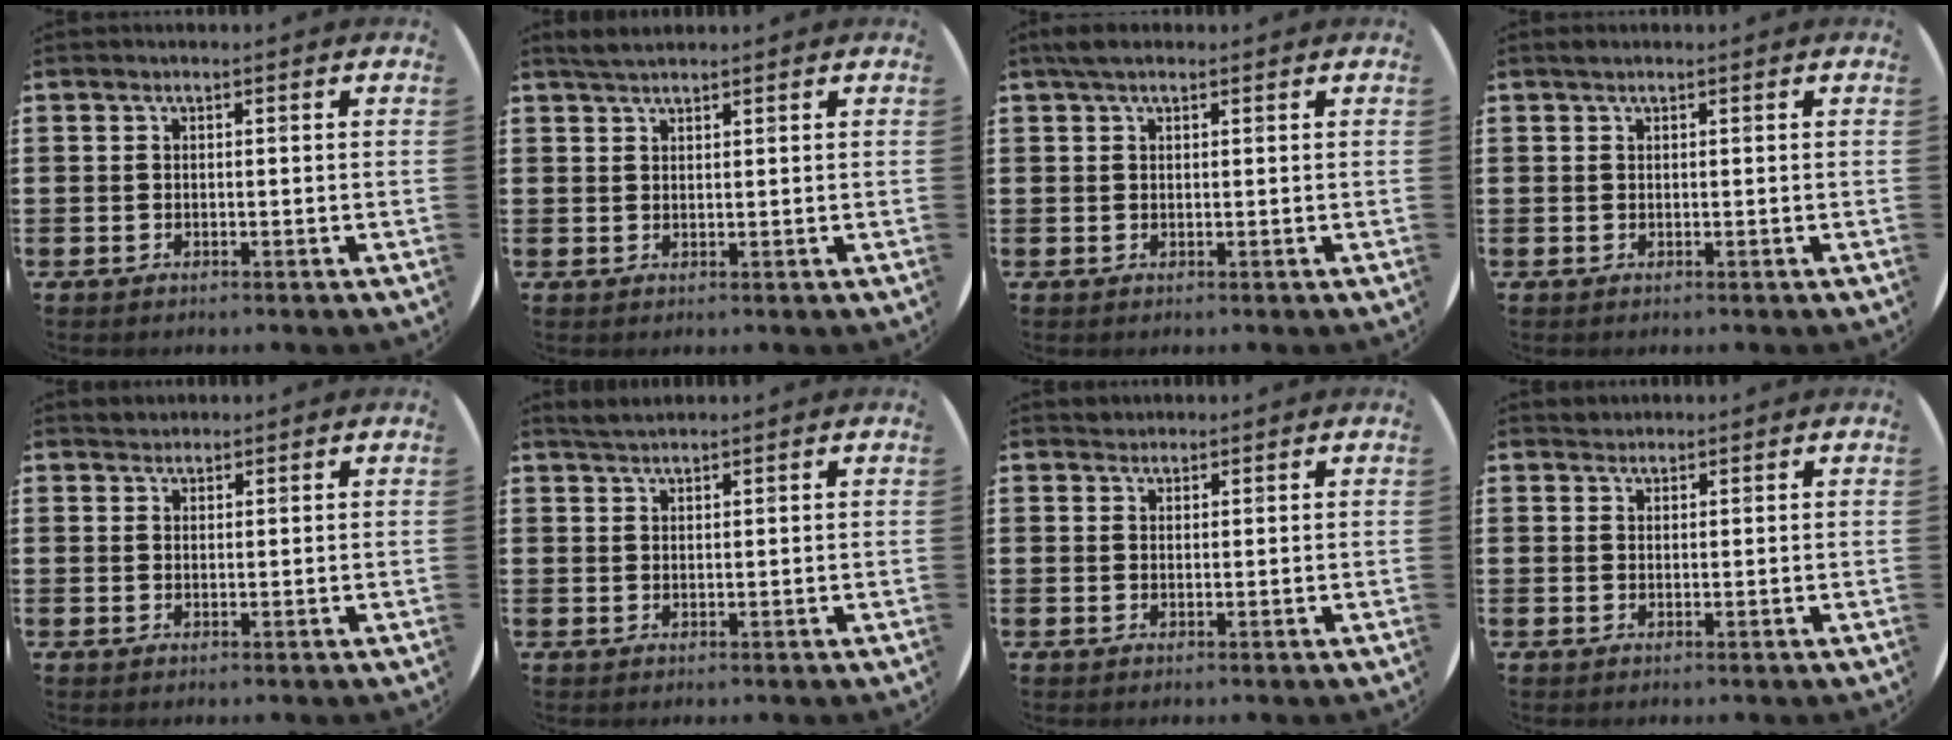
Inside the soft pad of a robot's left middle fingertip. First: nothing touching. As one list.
[{"total": 2.1, "force": [1.9, 0.4, 0.7], "torque": [-0.018, 0.005, 0.036]}, {"total": 1.9, "force": [1.4, 0.7, 1.0], "torque": [-0.023, 0.006, 0.026]}, {"total": 0.7, "force": [0.6, 0.3, 0.2], "torque": [0.002, 0.000, 0.010]}, {"total": 1.3, "force": [1.2, 0.4, -0.1], "torque": [0.008, 0.000, 0.022]}, {"total": 1.9, "force": [1.8, 0.3, 0.4], "torque": [-0.011, 0.005, 0.034]}, {"total": 1.1, "force": [1.1, 0.3, -0.2], "torque": [0.002, 0.003, 0.021]}, {"total": 1.2, "force": [1.1, 0.4, -0.2], "torque": [0.009, 0.000, 0.021]}]